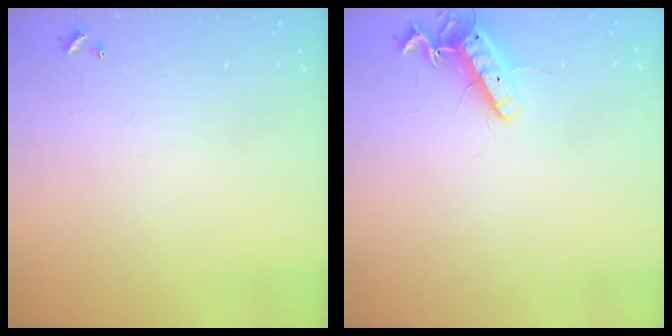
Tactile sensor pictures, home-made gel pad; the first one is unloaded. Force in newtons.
{"total": 12.2, "press": 12.2, "slide": 0.9}